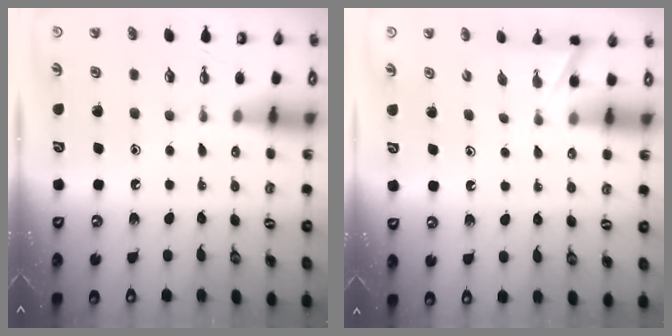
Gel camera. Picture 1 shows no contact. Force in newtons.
{"total": 1.6, "press": 1.6, "slide": 0.2}